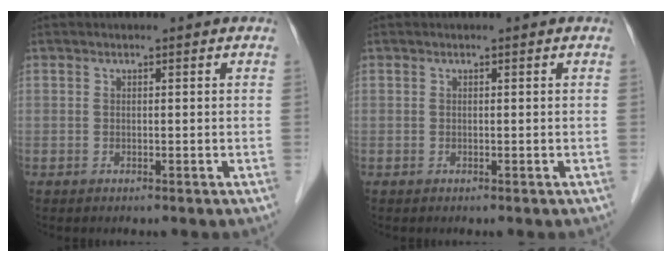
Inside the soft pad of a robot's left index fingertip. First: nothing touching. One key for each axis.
{"total": 0.0}